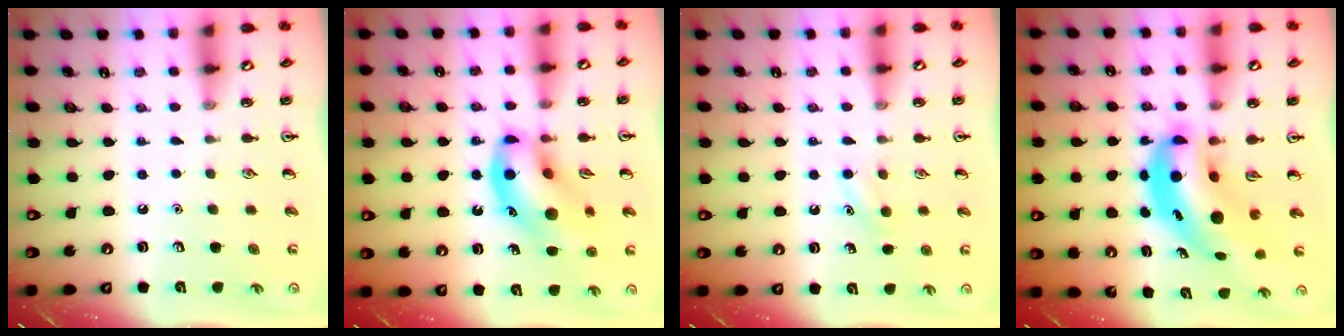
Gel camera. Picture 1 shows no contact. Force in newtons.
{"total": 15.8, "press": 15.6, "slide": 2.6}
{"total": 4.9, "press": 4.7, "slide": 1.3}
{"total": 10.1, "press": 9.6, "slide": 3.2}